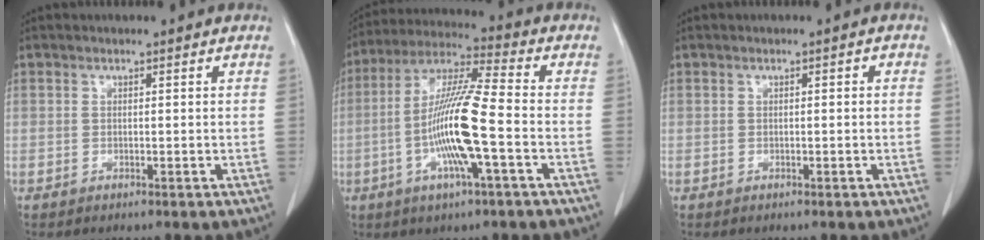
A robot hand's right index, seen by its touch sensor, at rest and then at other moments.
{"total": 13.6, "force": [-3.2, 0.5, 13.2], "torque": [-0.260, -0.001, -0.066]}
{"total": 0.6, "force": [-0.1, 0.2, 0.5], "torque": [-0.007, 0.003, -0.002]}